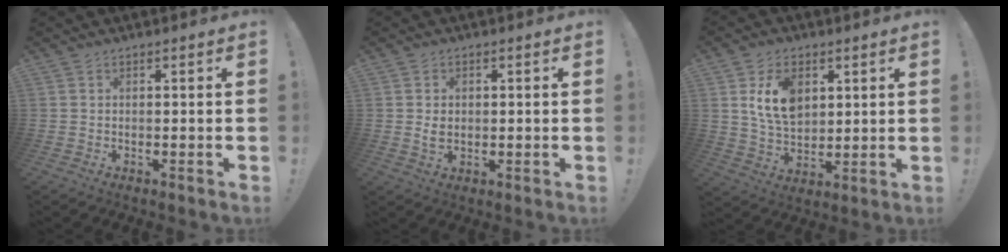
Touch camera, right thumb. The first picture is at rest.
{"total": 3.3, "force": [0.4, 2.7, 1.9], "torque": [-0.026, -0.001, 0.004]}
{"total": 12.4, "force": [4.2, 8.6, 7.8], "torque": [-0.140, -0.006, 0.080]}